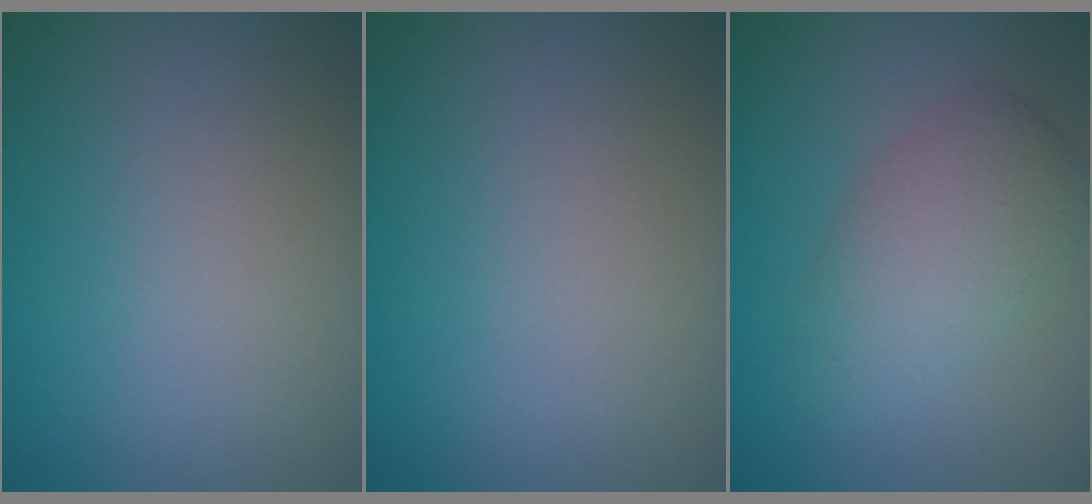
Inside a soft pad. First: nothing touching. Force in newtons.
{"total": 0.0}
{"total": 4.1, "press": 4.1, "slide": 0.2}